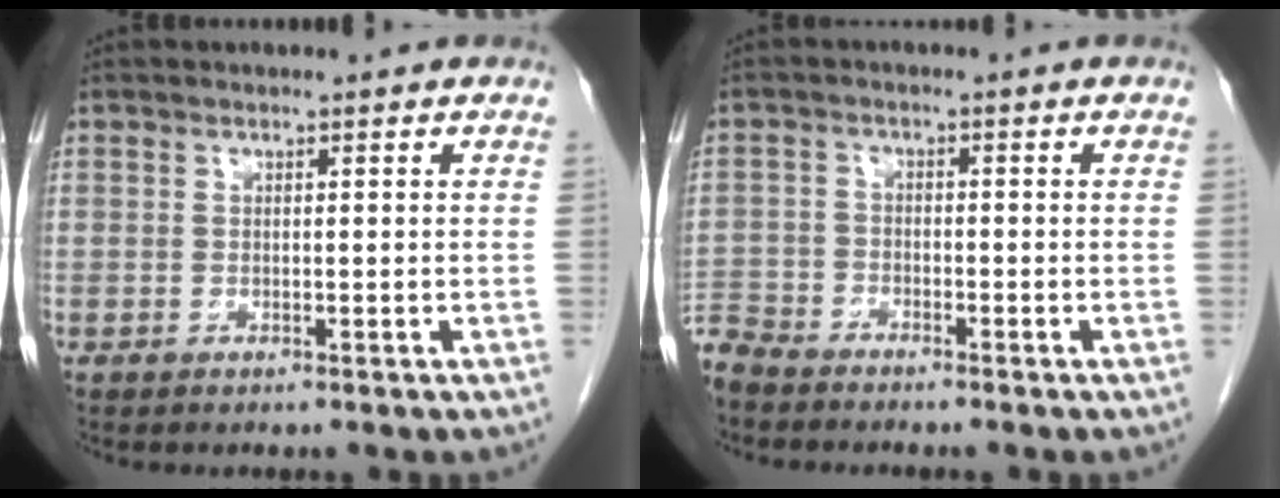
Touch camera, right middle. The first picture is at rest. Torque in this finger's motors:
{"motor_torque": [0.21, -0.32, 0.61, 0.13]}